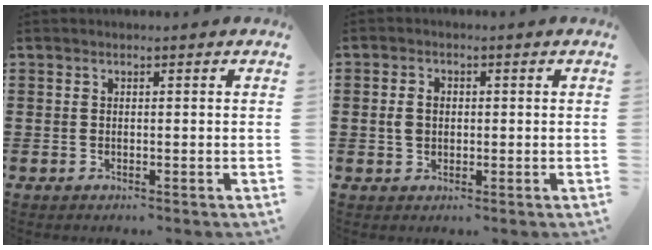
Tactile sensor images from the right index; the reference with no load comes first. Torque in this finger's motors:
{"motor_torque": [0.39, 0.43, 0.11, 0.02]}